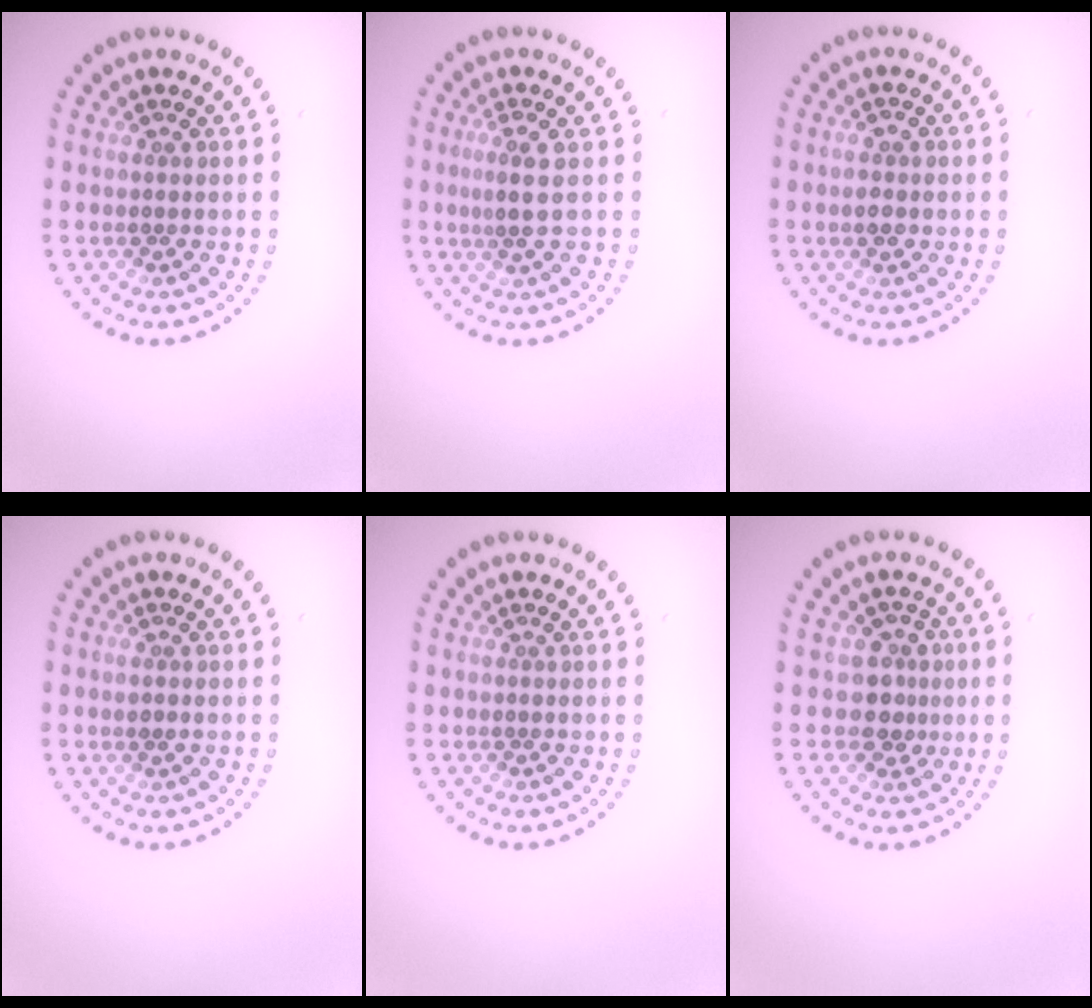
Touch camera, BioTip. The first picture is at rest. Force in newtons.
{"total": 2.0, "press": 1.8, "slide": 1.0}
{"total": 1.5, "press": 1.5, "slide": 0.1}
{"total": 0.5, "press": 0.4, "slide": 0.3}
{"total": 0.0}
{"total": 2.5, "press": 2.2, "slide": 1.2}